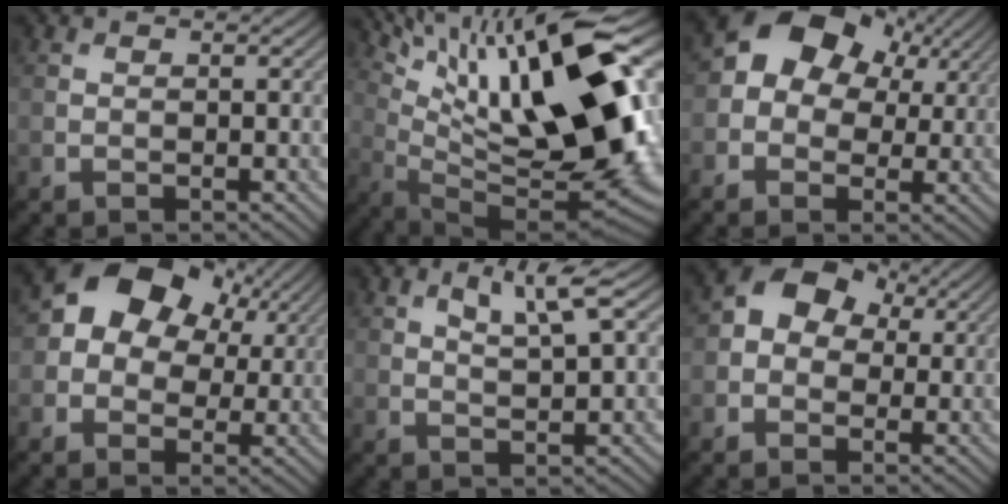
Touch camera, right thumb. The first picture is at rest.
{"total": 20.2, "force": [7.6, 6.0, 17.8], "torque": [-0.291, 0.014, 0.146]}
{"total": 10.1, "force": [2.5, 8.0, 5.6], "torque": [-0.102, -0.004, 0.025]}
{"total": 11.4, "force": [3.4, 8.8, 6.4], "torque": [-0.120, -0.002, 0.045]}
{"total": 4.7, "force": [2.0, 1.1, 4.1], "torque": [-0.085, 0.002, 0.037]}
{"total": 6.5, "force": [0.9, 5.1, 3.9], "torque": [-0.068, 0.010, 0.002]}